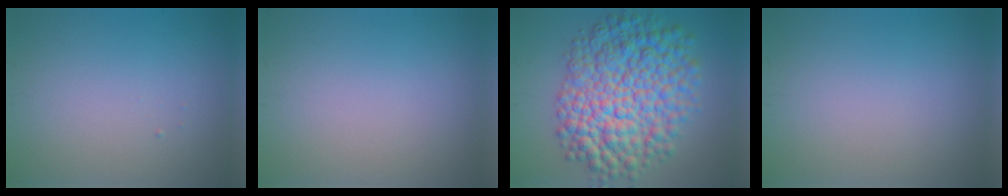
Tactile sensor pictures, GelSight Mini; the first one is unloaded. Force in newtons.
{"total": 0.0}
{"total": 12.0, "press": 11.9, "slide": 0.2}
{"total": 0.0}